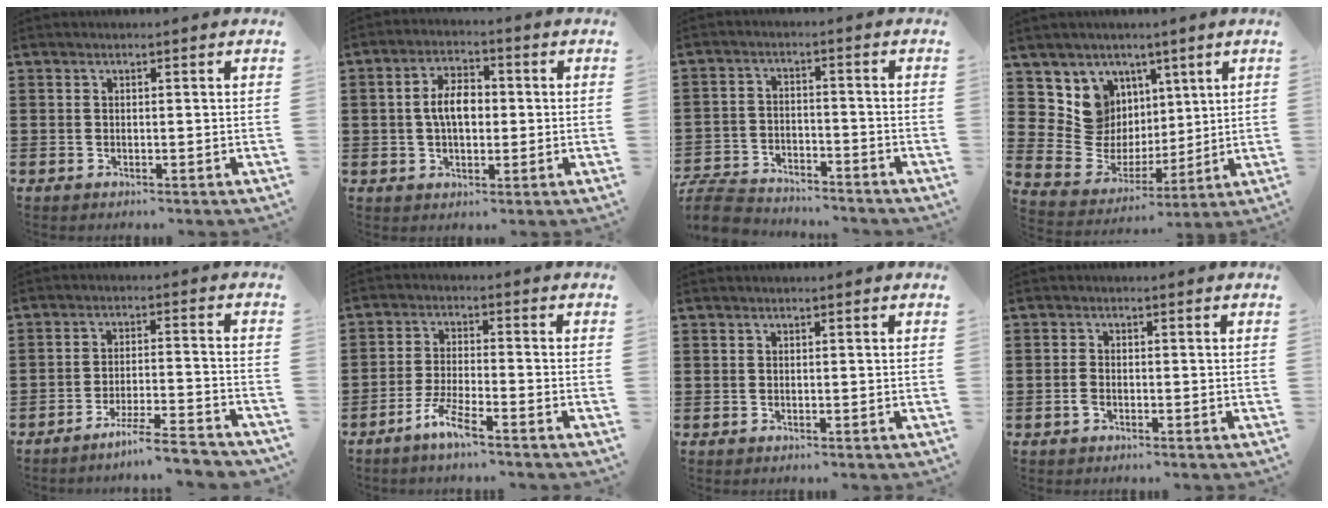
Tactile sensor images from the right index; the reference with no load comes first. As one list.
[{"total": 5.7, "force": [0.0, 3.1, 4.8], "torque": [-0.102, 0.010, -0.004]}, {"total": 6.2, "force": [-6.0, 1.1, 1.1], "torque": [-0.038, 0.005, -0.125]}, {"total": 9.4, "force": [3.4, 8.7, 1.5], "torque": [-0.073, -0.036, 0.073]}, {"total": 6.1, "force": [-5.4, -0.2, 2.8], "torque": [-0.049, -0.010, -0.102]}, {"total": 4.9, "force": [-3.7, 0.2, 3.2], "torque": [-0.081, -0.010, -0.075]}, {"total": 0.0}, {"total": 1.6, "force": [-0.7, 0.8, 1.2], "torque": [-0.033, -0.002, -0.016]}]